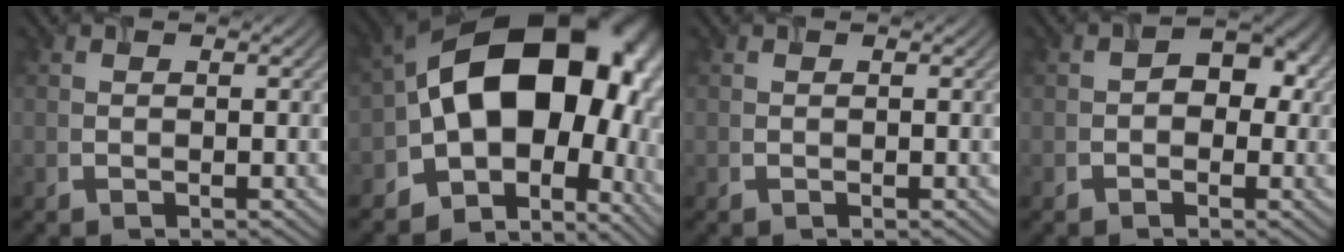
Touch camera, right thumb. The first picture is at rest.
{"total": 19.0, "force": [-0.9, 13.5, 13.4], "torque": [-0.213, -0.023, 0.014]}
{"total": 0.0}
{"total": 4.3, "force": [0.0, 3.2, 2.9], "torque": [-0.024, 0.007, -0.007]}